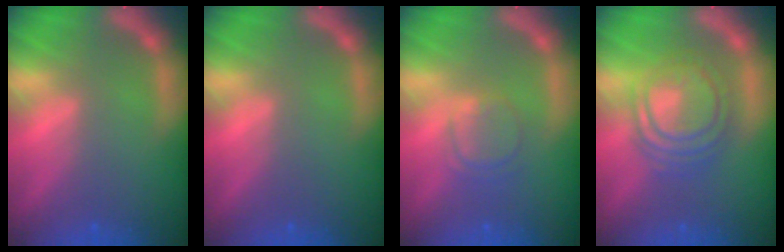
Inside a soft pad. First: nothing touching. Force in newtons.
{"total": 0.0}
{"total": 3.0}
{"total": 7.6}